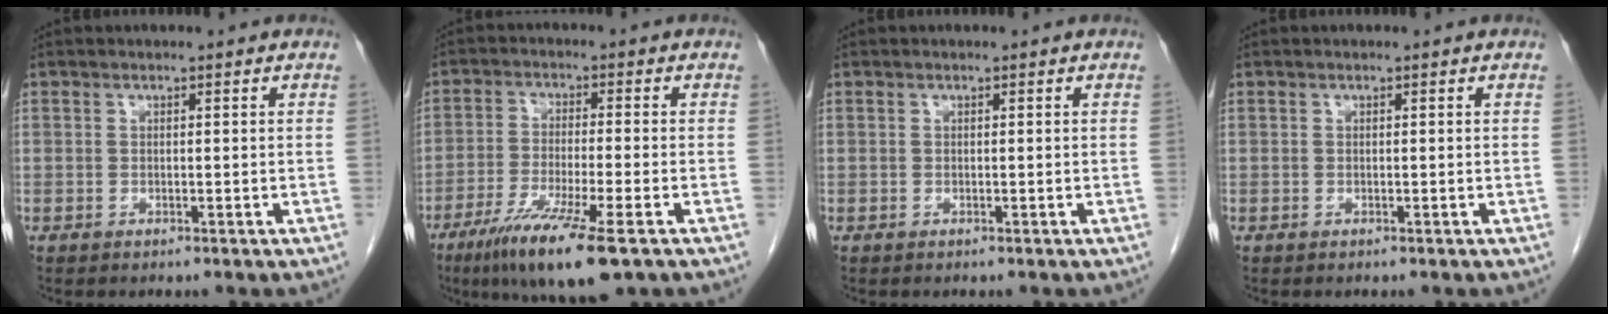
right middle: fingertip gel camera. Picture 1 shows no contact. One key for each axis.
{"total": 11.4, "fx": -6.7, "fy": 0.6, "fz": 9.2, "tx": -0.170, "ty": -0.033, "tz": -0.113}
{"total": 0.0}
{"total": 0.0}